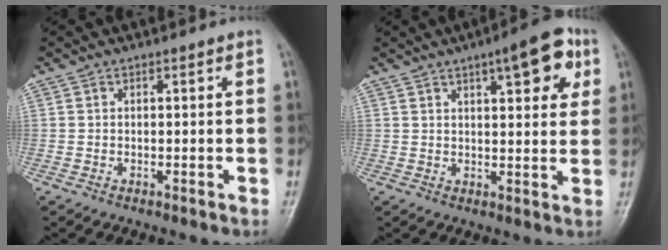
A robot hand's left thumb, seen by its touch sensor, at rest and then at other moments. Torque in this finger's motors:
{"motor_torque": [-0.33, 0.43, 0.05, 0.00, 0.11]}